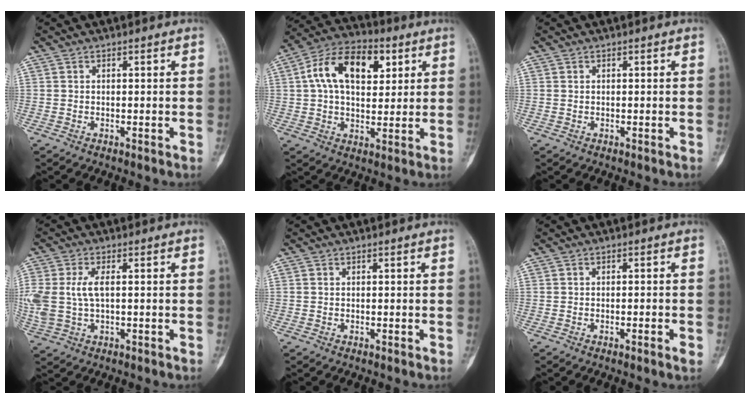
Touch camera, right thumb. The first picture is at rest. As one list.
[{"total": 15.4, "force": [4.6, 9.2, 11.5], "torque": [-0.173, 0.009, 0.072]}, {"total": 0.0}, {"total": 8.5, "force": [0.8, 4.6, 7.1], "torque": [-0.184, 0.008, 0.022]}, {"total": 0.0}, {"total": 1.9, "force": [-0.8, 0.2, 1.7], "torque": [-0.032, 0.002, -0.011]}]